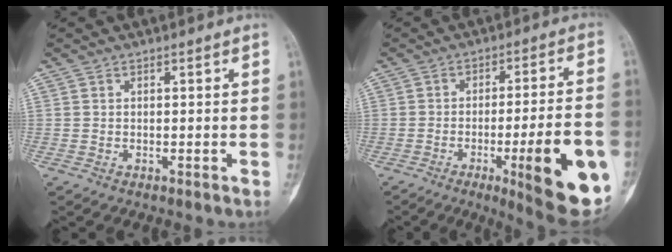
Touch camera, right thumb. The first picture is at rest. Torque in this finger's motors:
{"motor_torque": [2.25, 2.11, 1.43, -1.34, 0.41]}